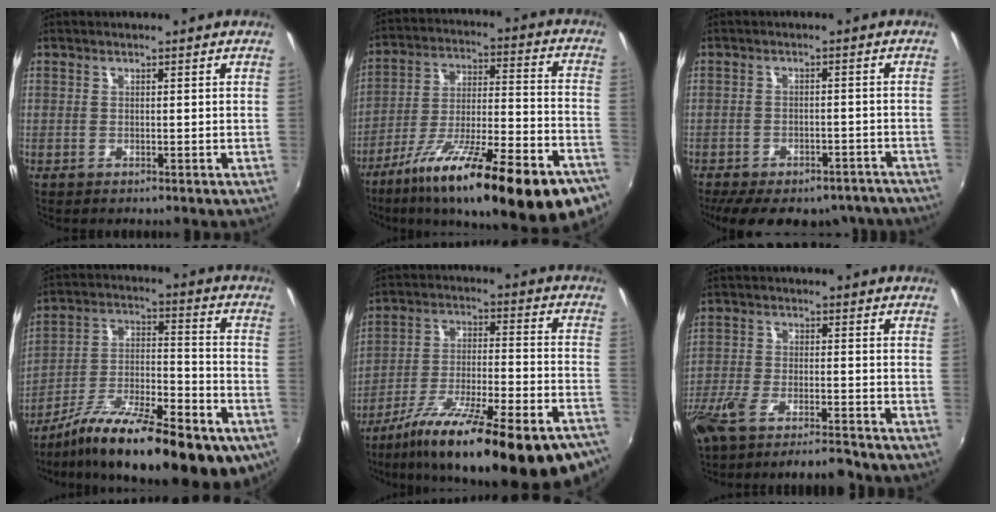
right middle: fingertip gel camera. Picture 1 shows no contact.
{"total": 29.2, "force": [-19.5, 6.2, 20.8], "torque": [-0.319, -0.050, -0.291]}
{"total": 18.7, "force": [-15.1, 7.6, 8.0], "torque": [-0.165, -0.006, -0.183]}
{"total": 25.0, "force": [-16.2, 7.7, 17.4], "torque": [-0.282, -0.024, -0.248]}
{"total": 29.3, "force": [-21.9, 5.6, 18.7], "torque": [-0.291, -0.052, -0.316]}
{"total": 11.3, "force": [-9.7, 2.0, 5.4], "torque": [-0.130, -0.021, -0.169]}